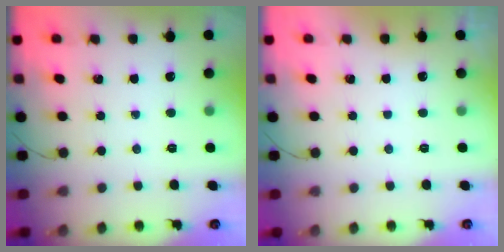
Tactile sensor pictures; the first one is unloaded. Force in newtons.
{"total": 2.8, "press": 2.8, "slide": 0.1}